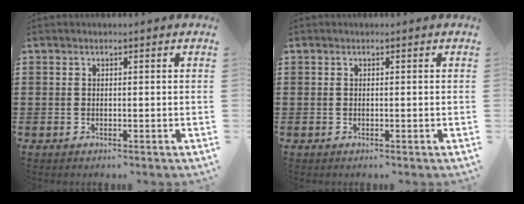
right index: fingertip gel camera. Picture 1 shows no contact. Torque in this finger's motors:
{"motor_torque": [0.00, 0.00, 0.00, 0.00]}